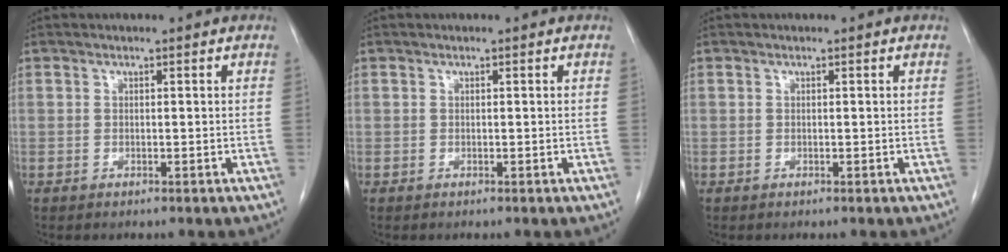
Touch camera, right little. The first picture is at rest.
{"total": 0.0}
{"total": 0.0}